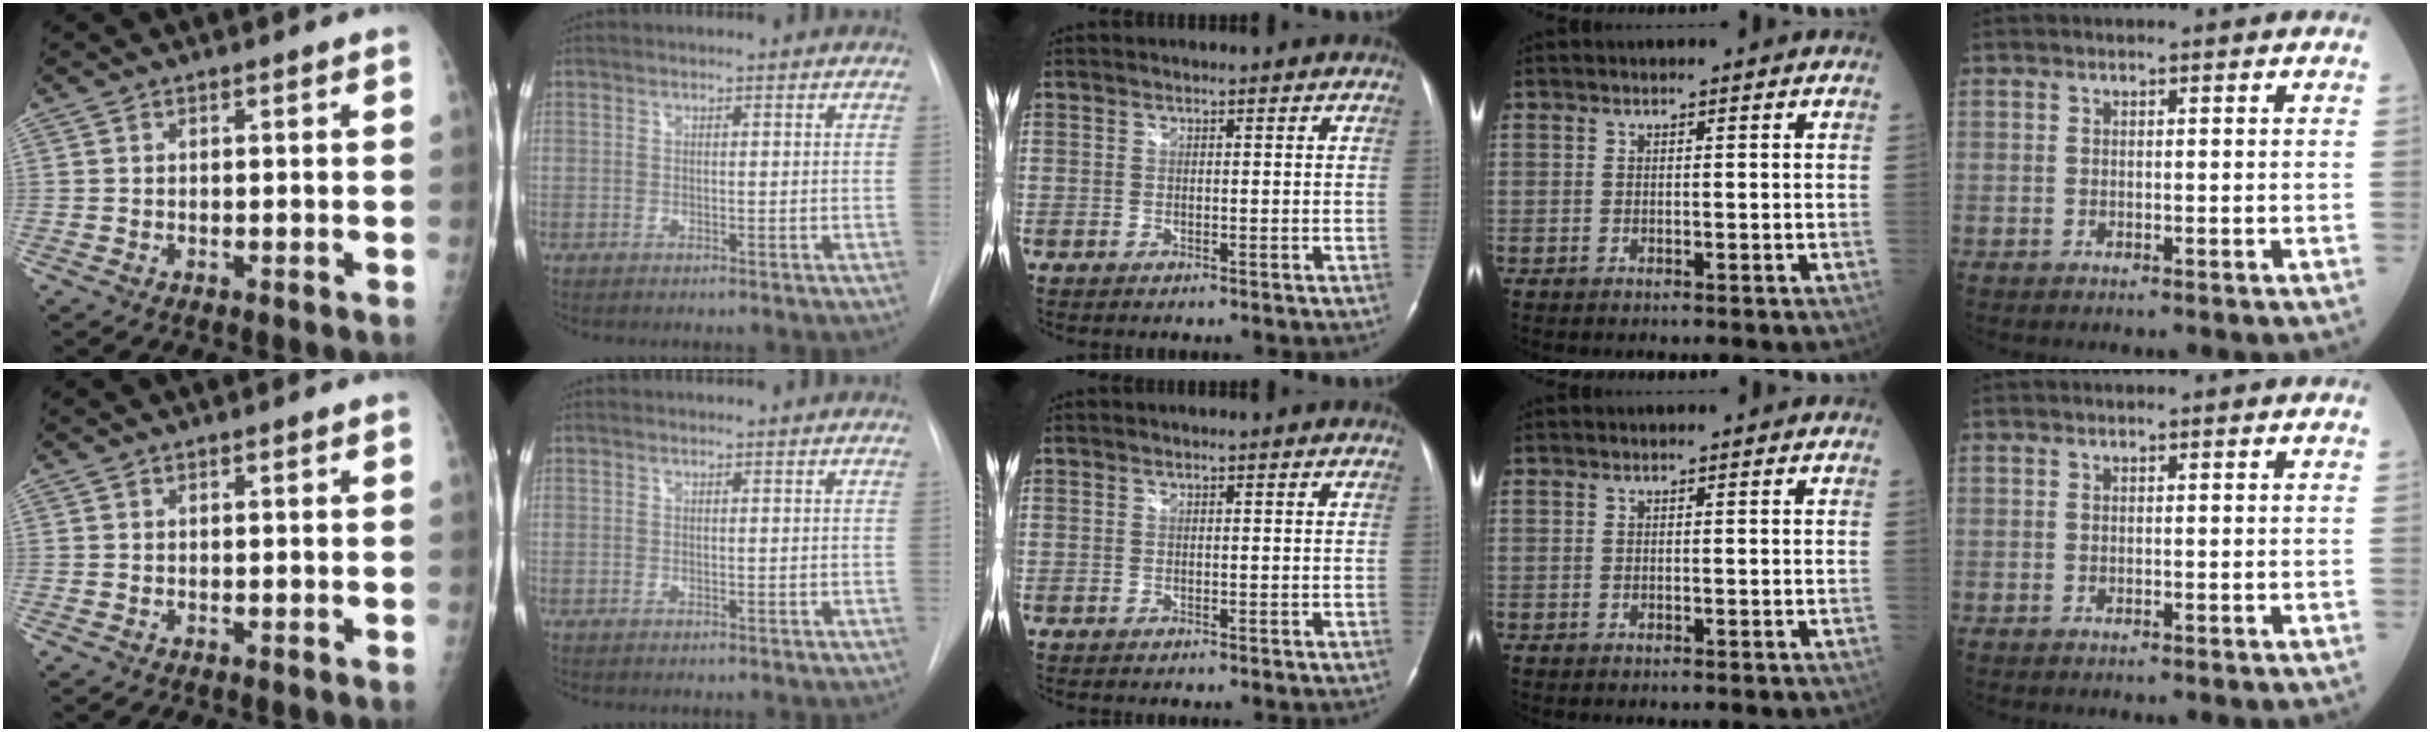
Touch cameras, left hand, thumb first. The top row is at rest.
{}